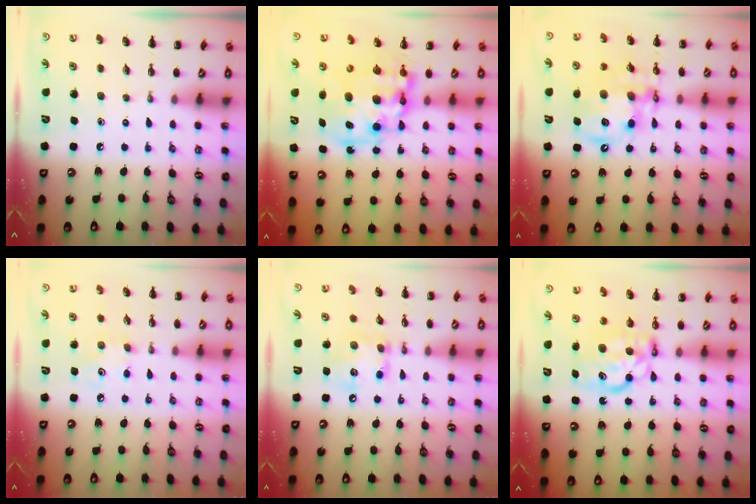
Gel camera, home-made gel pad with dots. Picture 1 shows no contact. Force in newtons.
{"total": 13.2, "press": 12.9, "slide": 2.8}
{"total": 14.2, "press": 13.7, "slide": 3.8}
{"total": 3.6, "press": 3.5, "slide": 1.0}
{"total": 10.7, "press": 10.7, "slide": 0.6}
{"total": 7.3, "press": 7.3, "slide": 0.6}